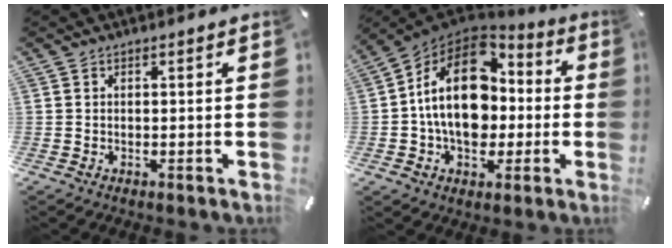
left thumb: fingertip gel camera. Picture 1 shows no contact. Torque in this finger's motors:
{"motor_torque": [1.24, 1.87, 2.31, 0.20, 0.66]}